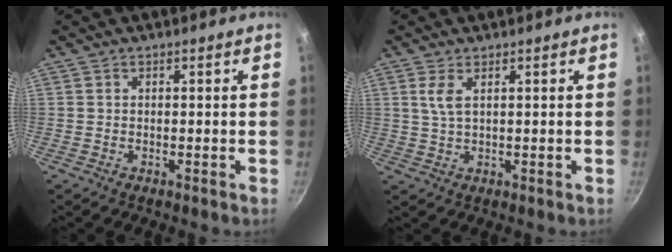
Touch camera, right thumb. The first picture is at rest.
{"total": 3.3, "force": [1.2, 1.3, 2.8], "torque": [-0.060, -0.006, 0.026]}